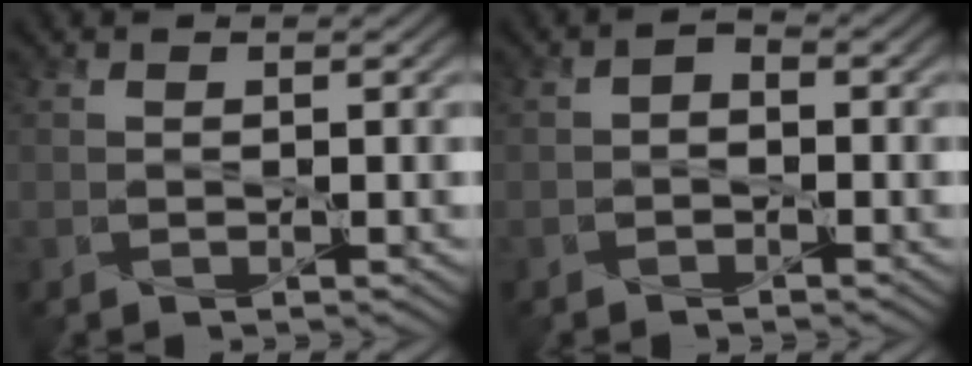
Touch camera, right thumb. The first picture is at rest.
{"total": 1.5, "force": [-0.8, 1.1, 0.8], "torque": [-0.014, 0.002, -0.020]}